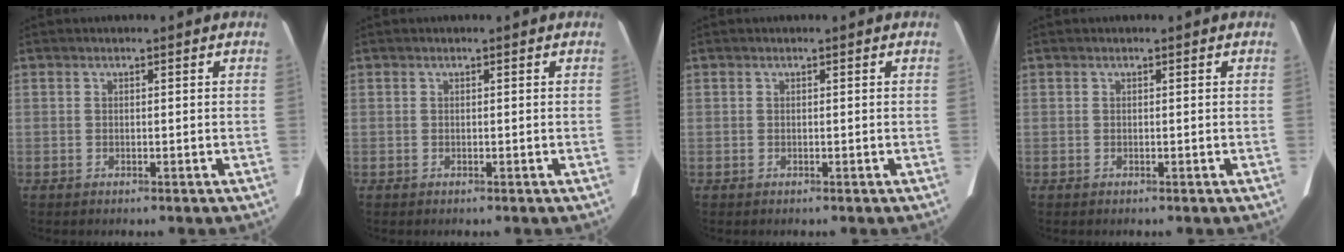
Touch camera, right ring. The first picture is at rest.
{"total": 0.0}
{"total": 0.0}
{"total": 0.0}